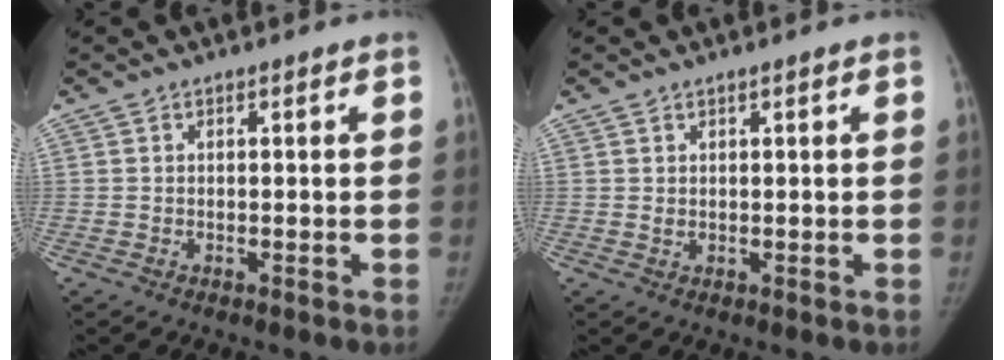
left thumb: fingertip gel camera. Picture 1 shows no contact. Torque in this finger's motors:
{"motor_torque": [0.04, 0.04, 0.48, -0.40, 0.05]}